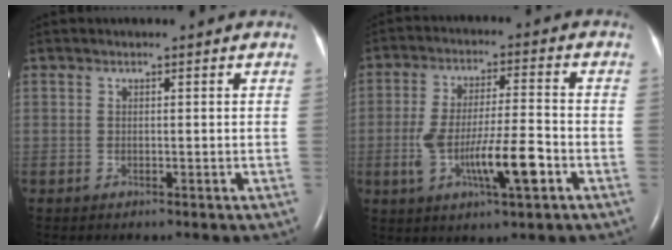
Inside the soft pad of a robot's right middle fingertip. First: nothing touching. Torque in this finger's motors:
{"motor_torque": [0.90, -0.74, 0.74, 0.09]}